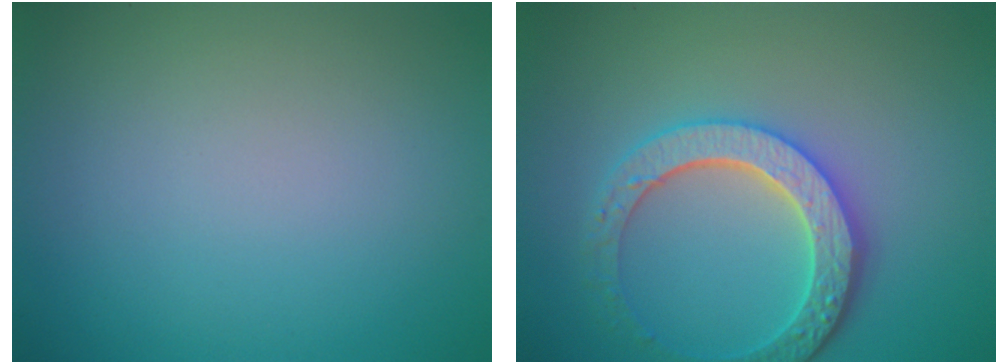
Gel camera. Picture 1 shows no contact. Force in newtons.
{"total": 4.9, "press": 4.2, "slide": 2.4}